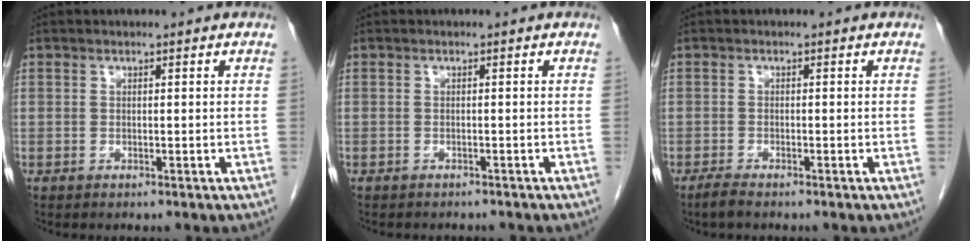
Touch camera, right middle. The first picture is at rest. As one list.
[{"total": 3.7, "force": [-3.3, 1.1, 1.0], "torque": [-0.016, -0.003, -0.038]}, {"total": 1.5, "force": [-1.3, 0.0, 0.9], "torque": [-0.031, -0.006, -0.026]}]